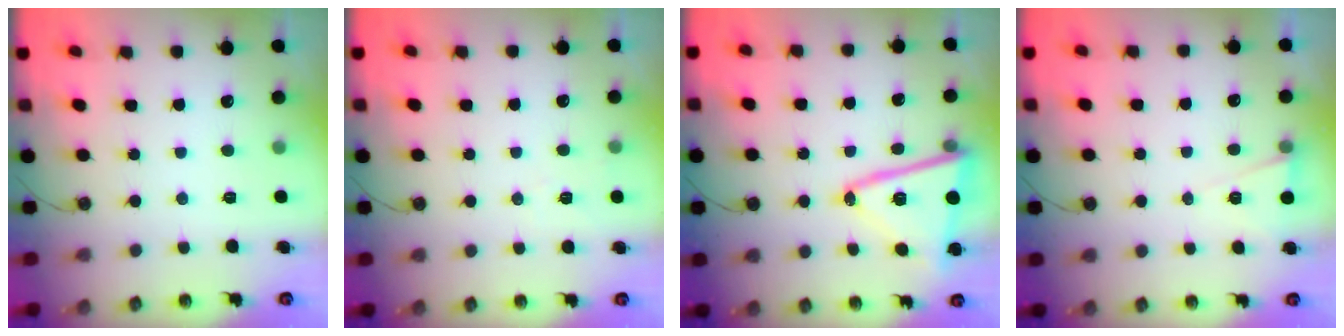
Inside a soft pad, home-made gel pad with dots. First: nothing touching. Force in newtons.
{"total": 7.3, "press": 5.8, "slide": 4.4}
{"total": 17.3, "press": 17.2, "slide": 1.5}
{"total": 5.5, "press": 3.3, "slide": 4.4}